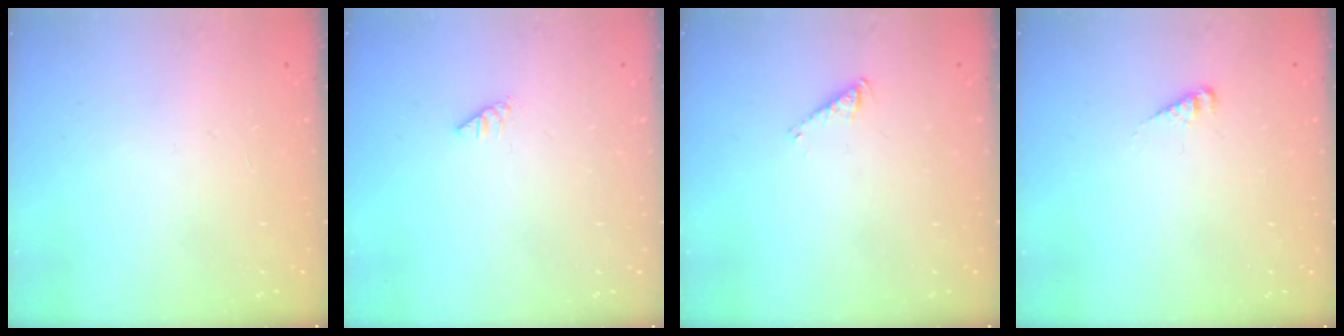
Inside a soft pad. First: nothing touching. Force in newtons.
{"total": 0.0}
{"total": 3.3, "press": 3.3, "slide": 0.4}
{"total": 3.0, "press": 3.0, "slide": 0.2}